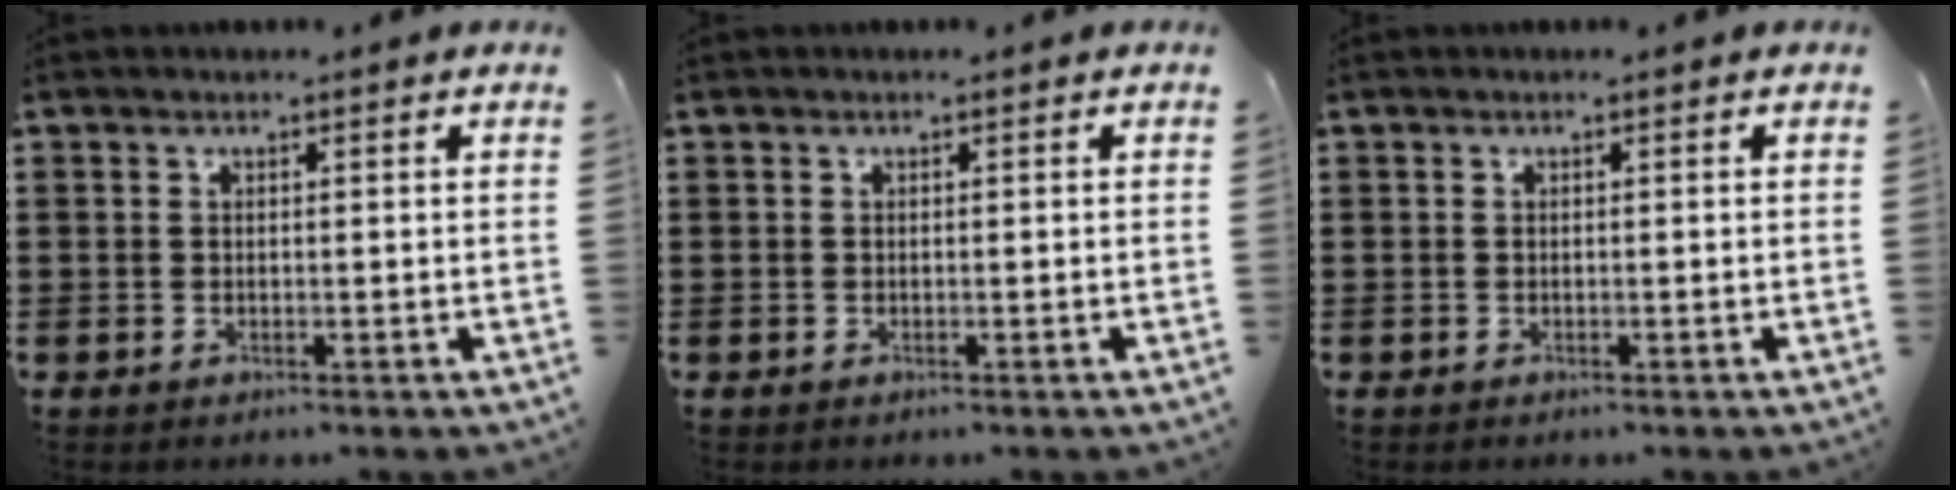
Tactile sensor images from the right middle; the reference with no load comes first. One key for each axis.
{"total": 0.0}
{"total": 0.0}